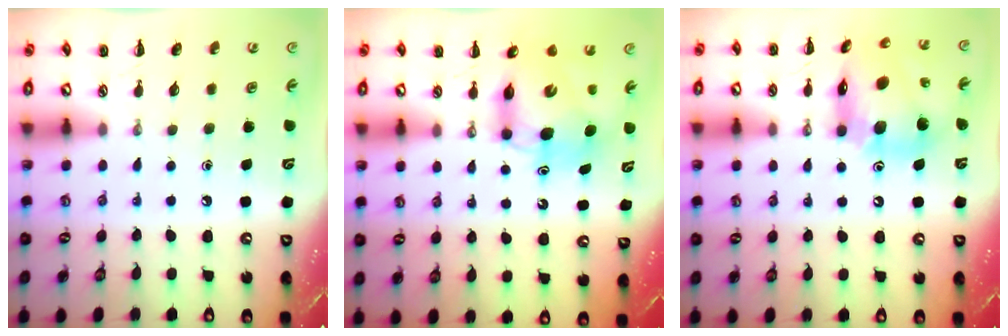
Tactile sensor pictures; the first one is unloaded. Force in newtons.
{"total": 9.3, "press": 8.9, "slide": 2.6}
{"total": 16.0, "press": 15.5, "slide": 3.7}